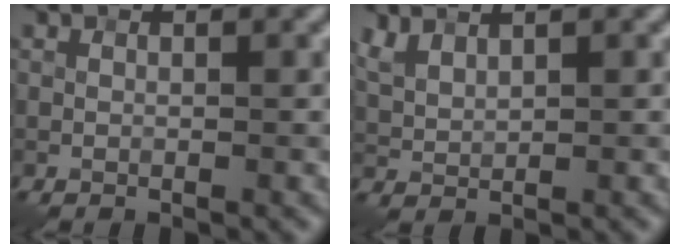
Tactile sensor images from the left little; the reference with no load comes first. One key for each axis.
{"total": 2.0, "fx": 1.7, "fy": 0.2, "fz": 1.0, "tx": -0.035, "ty": -0.001, "tz": 0.049}